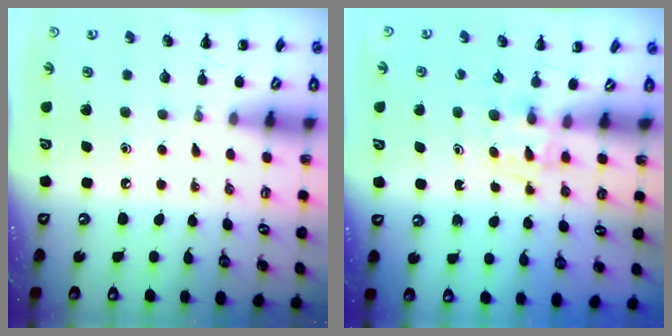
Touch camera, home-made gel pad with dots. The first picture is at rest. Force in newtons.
{"total": 2.7, "press": 2.5, "slide": 1.0}